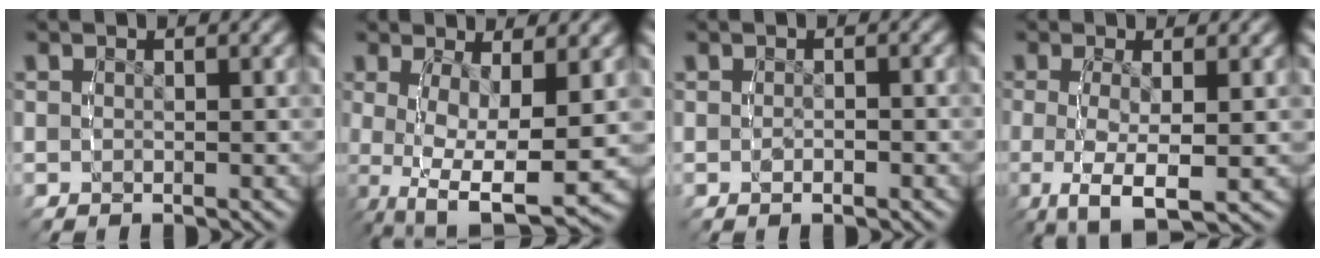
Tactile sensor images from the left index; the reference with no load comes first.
{"total": 8.5, "force": [-1.7, 4.0, 7.3], "torque": [-0.153, -0.046, -0.001]}
{"total": 0.9, "force": [-0.4, 0.1, 0.7], "torque": [-0.012, -0.001, -0.008]}
{"total": 6.9, "force": [-2.7, 3.0, 5.6], "torque": [-0.138, -0.046, -0.016]}